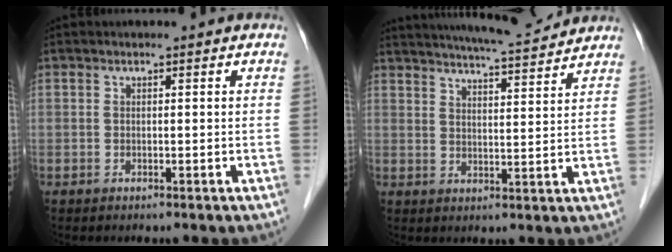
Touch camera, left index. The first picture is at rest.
{"total": 12.1, "force": [11.3, 0.4, 4.4], "torque": [-0.077, 0.004, 0.155]}